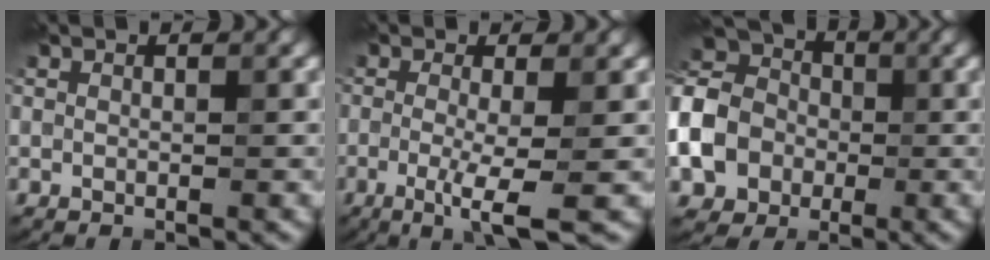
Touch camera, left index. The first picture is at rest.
{"total": 4.4, "force": [-1.2, 0.8, 4.2], "torque": [-0.073, -0.009, -0.024]}
{"total": 14.5, "force": [-3.4, 12.5, 6.6], "torque": [-0.170, -0.003, -0.089]}